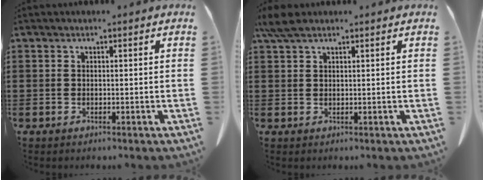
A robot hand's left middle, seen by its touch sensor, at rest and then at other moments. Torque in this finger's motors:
{"motor_torque": [1.31, 0.69, 0.24, 0.07]}